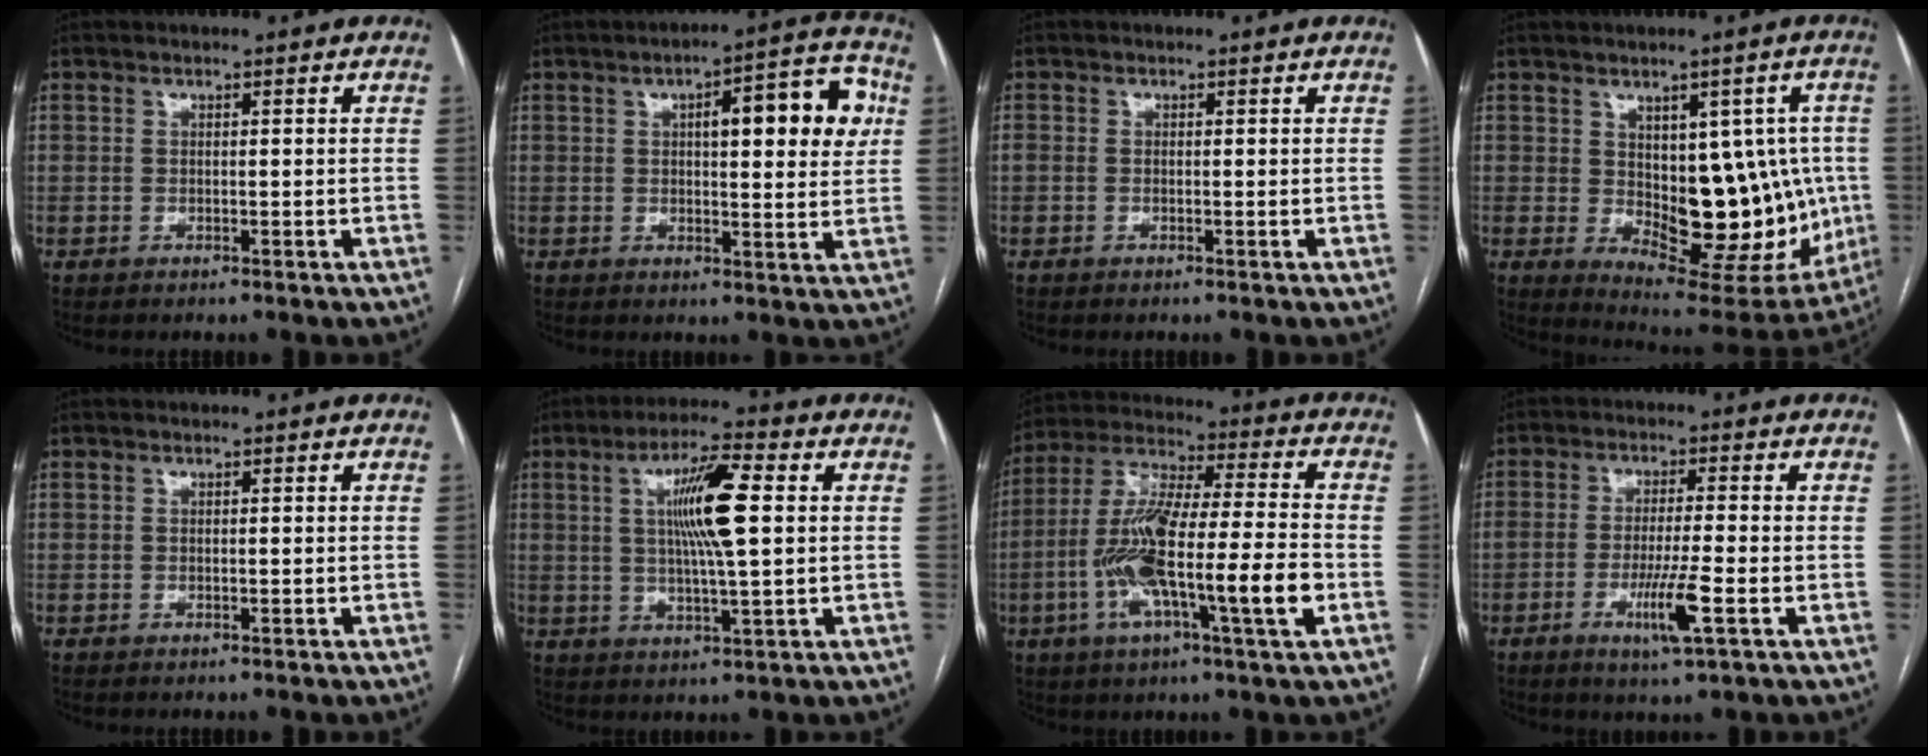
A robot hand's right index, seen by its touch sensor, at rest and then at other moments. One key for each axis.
{"total": 12.2, "fx": 3.2, "fy": 3.2, "fz": 11.3, "tx": -0.143, "ty": 0.026, "tz": 0.036}
{"total": 1.2, "fx": -0.2, "fy": 0.9, "fz": 0.7, "tx": -0.018, "ty": 0.005, "tz": -0.003}
{"total": 17.4, "fx": -0.4, "fy": 8.6, "fz": 15.1, "tx": -0.194, "ty": 0.000, "tz": 0.023}
{"total": 0.0}
{"total": 10.3, "fx": 1.9, "fy": 0.8, "fz": 10.1, "tx": -0.183, "ty": 0.006, "tz": 0.031}
{"total": 18.3, "fx": -4.7, "fy": 1.5, "fz": 17.6, "tx": -0.333, "ty": -0.004, "tz": -0.085}
{"total": 7.0, "fx": -2.6, "fy": -0.1, "fz": 6.4, "tx": -0.120, "ty": -0.015, "tz": -0.046}